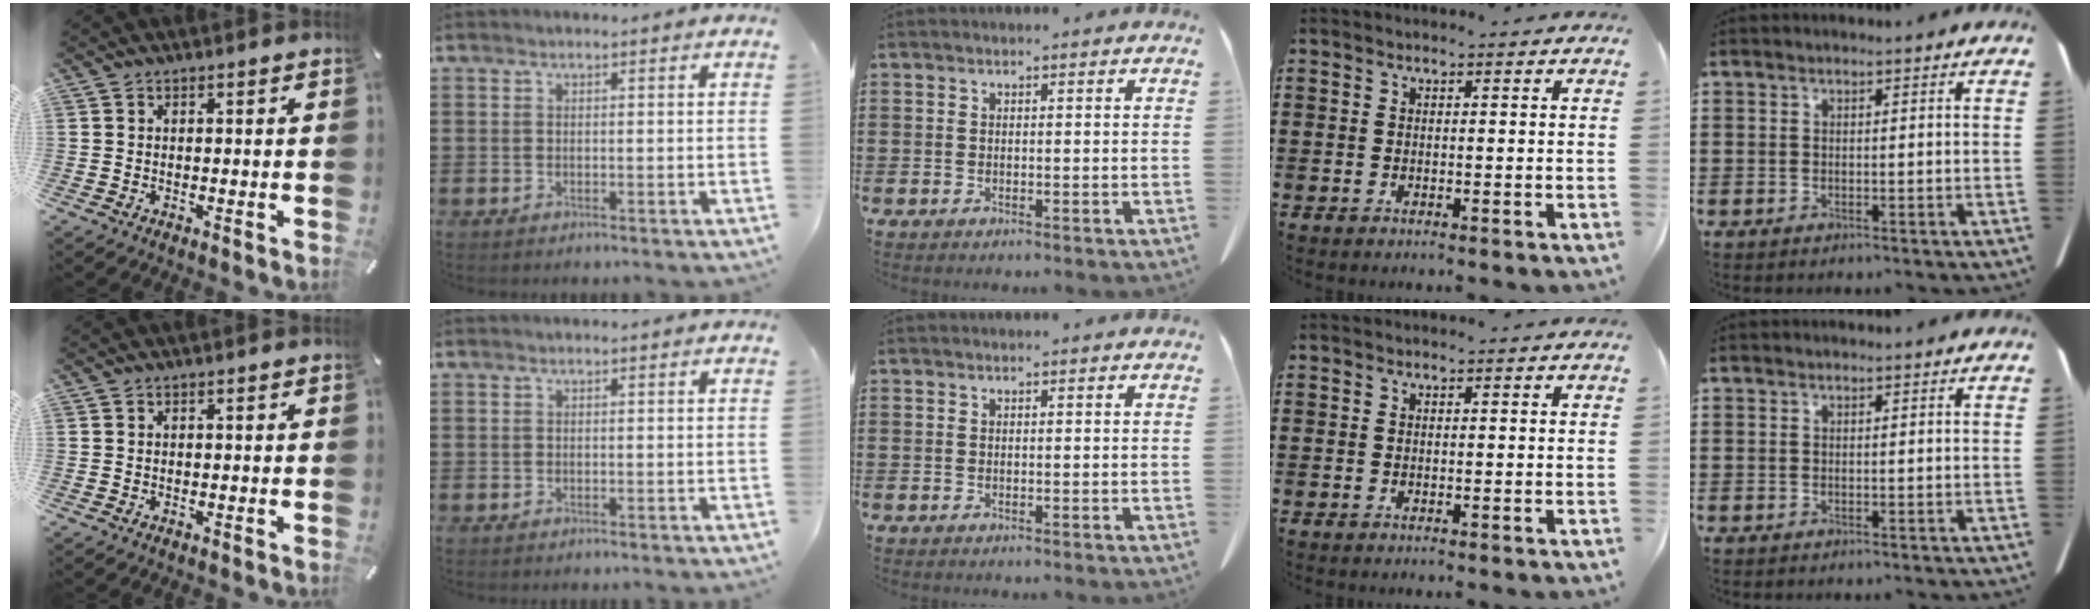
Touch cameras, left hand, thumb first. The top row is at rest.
{}